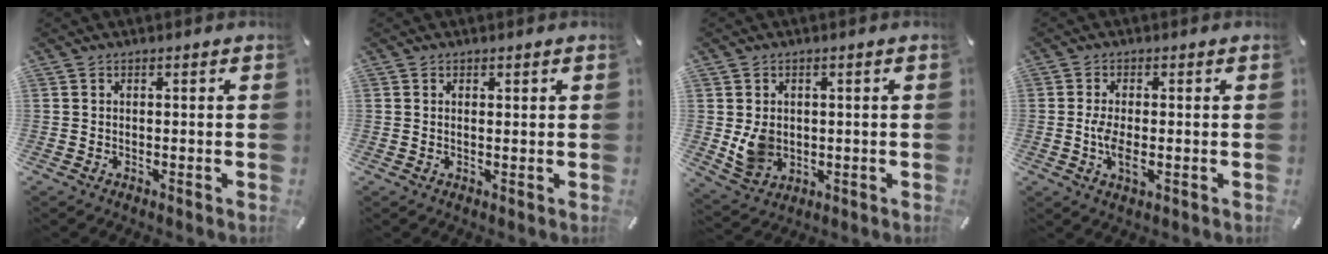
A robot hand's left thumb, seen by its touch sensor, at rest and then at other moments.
{"total": 0.6, "force": [0.4, 0.2, 0.4], "torque": [-0.008, 0.000, 0.008]}
{"total": 6.3, "force": [0.3, 5.7, 2.8], "torque": [-0.060, -0.005, 0.003]}
{"total": 5.0, "force": [-0.6, 2.2, 4.4], "torque": [-0.113, -0.009, -0.019]}